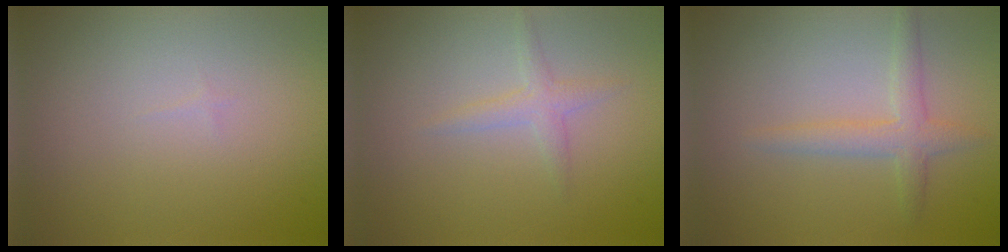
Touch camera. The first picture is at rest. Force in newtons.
{"total": 1.5, "press": 1.5, "slide": 0.1}
{"total": 2.3, "press": 2.3, "slide": 0.1}